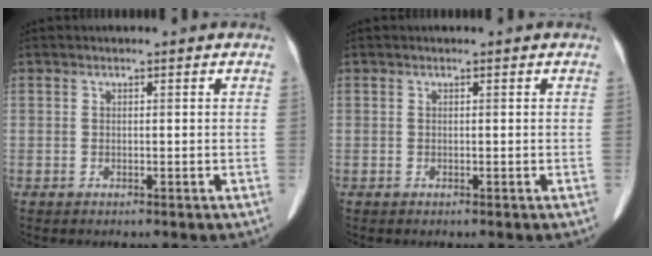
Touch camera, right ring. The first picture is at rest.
{"total": 0.0}